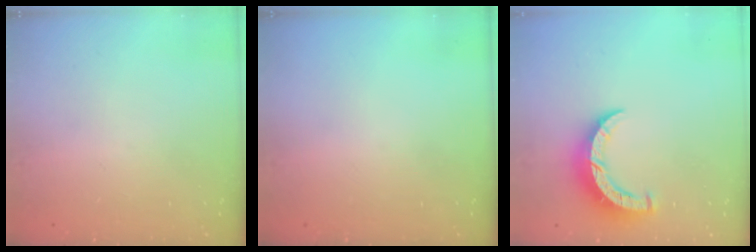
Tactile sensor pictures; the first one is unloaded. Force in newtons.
{"total": 0.0}
{"total": 8.0, "press": 8.0, "slide": 0.3}